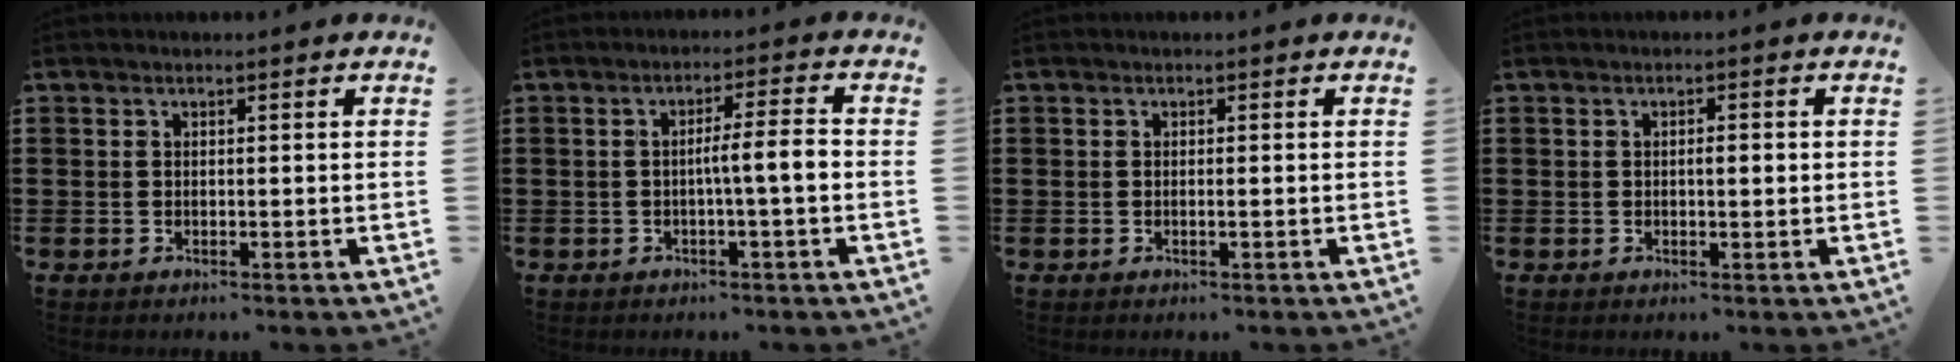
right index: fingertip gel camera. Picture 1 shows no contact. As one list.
[{"total": 4.6, "force": [-0.7, 0.2, 4.5], "torque": [-0.081, 0.001, -0.016]}, {"total": 0.5, "force": [-0.2, 0.0, 0.5], "torque": [-0.008, -0.003, -0.003]}, {"total": 1.6, "force": [0.0, 0.8, 1.4], "torque": [-0.026, 0.005, -0.002]}]